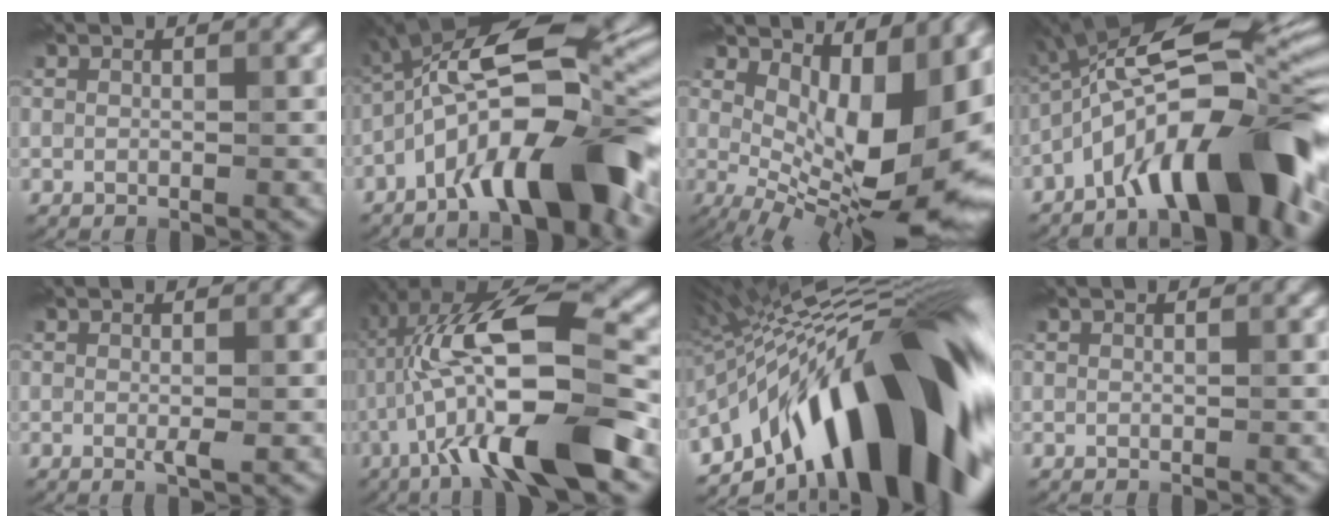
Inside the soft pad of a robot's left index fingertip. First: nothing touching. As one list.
[{"total": 13.1, "force": [-5.6, 3.6, 11.3], "torque": [-0.184, 0.022, -0.089]}, {"total": 14.8, "force": [2.1, 6.2, 13.2], "torque": [-0.151, 0.002, 0.053]}, {"total": 14.6, "force": [-6.3, 4.1, 12.5], "torque": [-0.180, 0.026, -0.099]}, {"total": 1.2, "force": [-0.3, 0.1, 1.1], "torque": [-0.023, -0.004, -0.002]}, {"total": 13.5, "force": [-3.4, 3.1, 12.7], "torque": [-0.221, 0.025, -0.052]}, {"total": 19.2, "force": [-6.1, 7.0, 16.9], "torque": [-0.248, 0.043, -0.125]}, {"total": 0.0}]